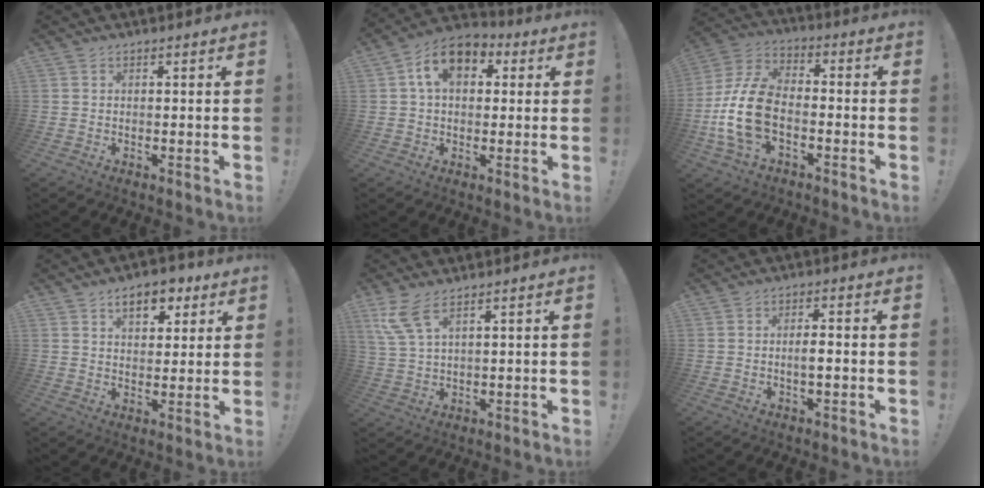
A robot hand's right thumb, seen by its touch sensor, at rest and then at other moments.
{"total": 11.6, "force": [4.5, 7.6, 7.6], "torque": [-0.130, 0.006, 0.085]}
{"total": 15.5, "force": [-3.6, 10.1, 11.2], "torque": [-0.227, 0.027, -0.057]}
{"total": 8.8, "force": [4.6, 5.1, 5.4], "torque": [-0.070, -0.011, 0.082]}
{"total": 7.6, "force": [4.9, 2.1, 5.5], "torque": [-0.121, -0.018, 0.093]}
{"total": 3.2, "force": [-0.7, 0.6, 3.0], "torque": [-0.052, 0.004, -0.016]}